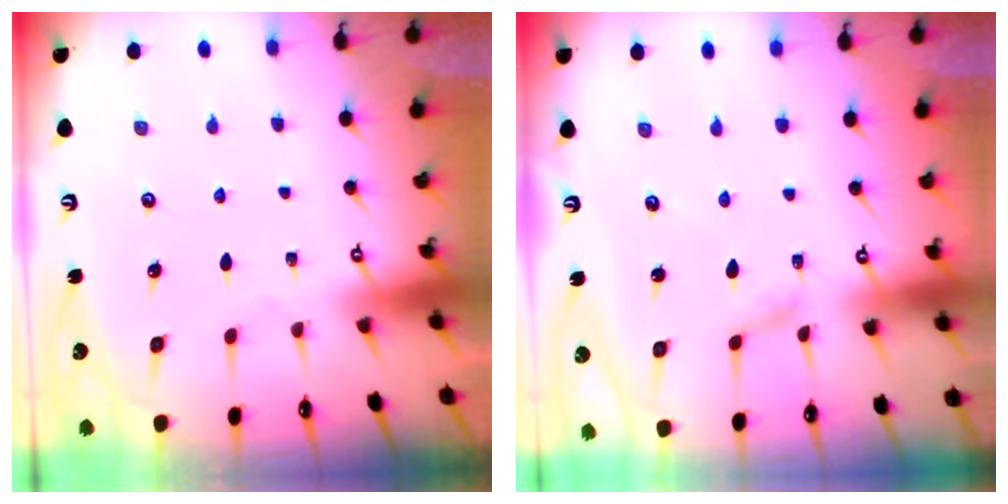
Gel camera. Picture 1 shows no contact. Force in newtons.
{"total": 1.9, "press": 1.9, "slide": 0.1}